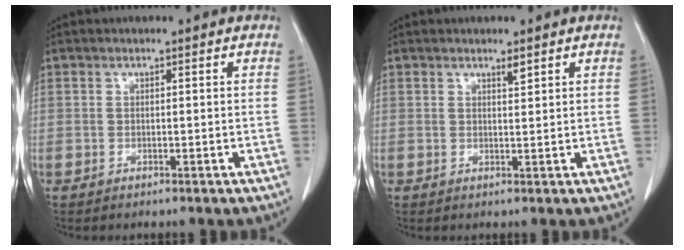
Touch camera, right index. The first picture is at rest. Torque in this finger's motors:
{"motor_torque": [0.10, 0.01, 0.00, 0.01]}